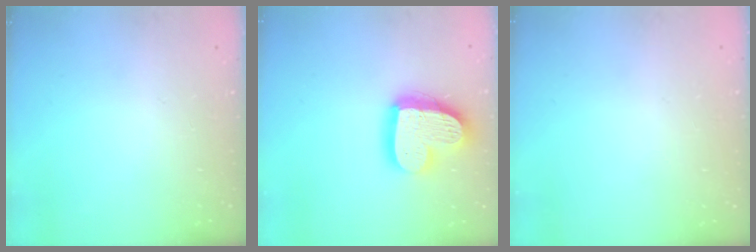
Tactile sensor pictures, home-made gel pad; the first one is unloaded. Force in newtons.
{"total": 17.7, "press": 17.6, "slide": 1.6}
{"total": 0.0}